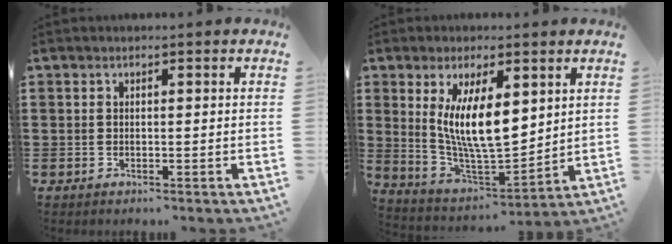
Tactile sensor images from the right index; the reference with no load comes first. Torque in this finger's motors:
{"motor_torque": [1.93, 0.21, 1.05, 0.21]}